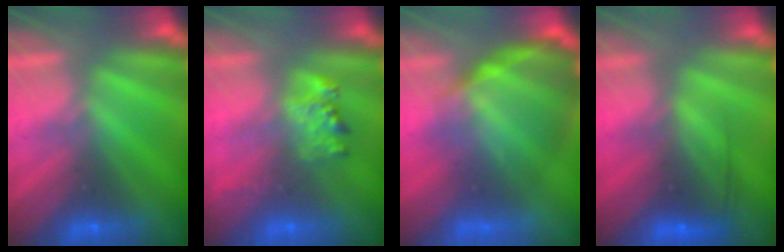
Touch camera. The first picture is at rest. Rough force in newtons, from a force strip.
{"total": 2.2}
{"total": 7.6}
{"total": 8.8}